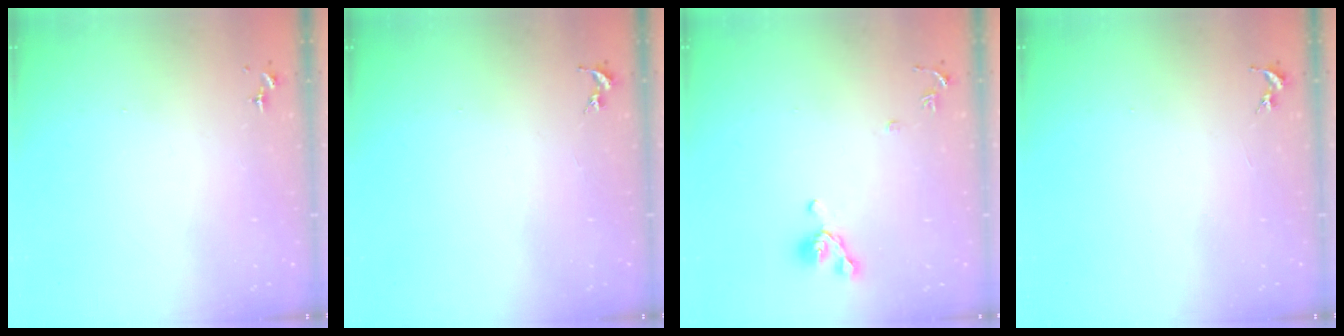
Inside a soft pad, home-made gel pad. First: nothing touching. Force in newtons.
{"total": 0.0}
{"total": 8.4, "press": 8.3, "slide": 1.5}
{"total": 0.0}